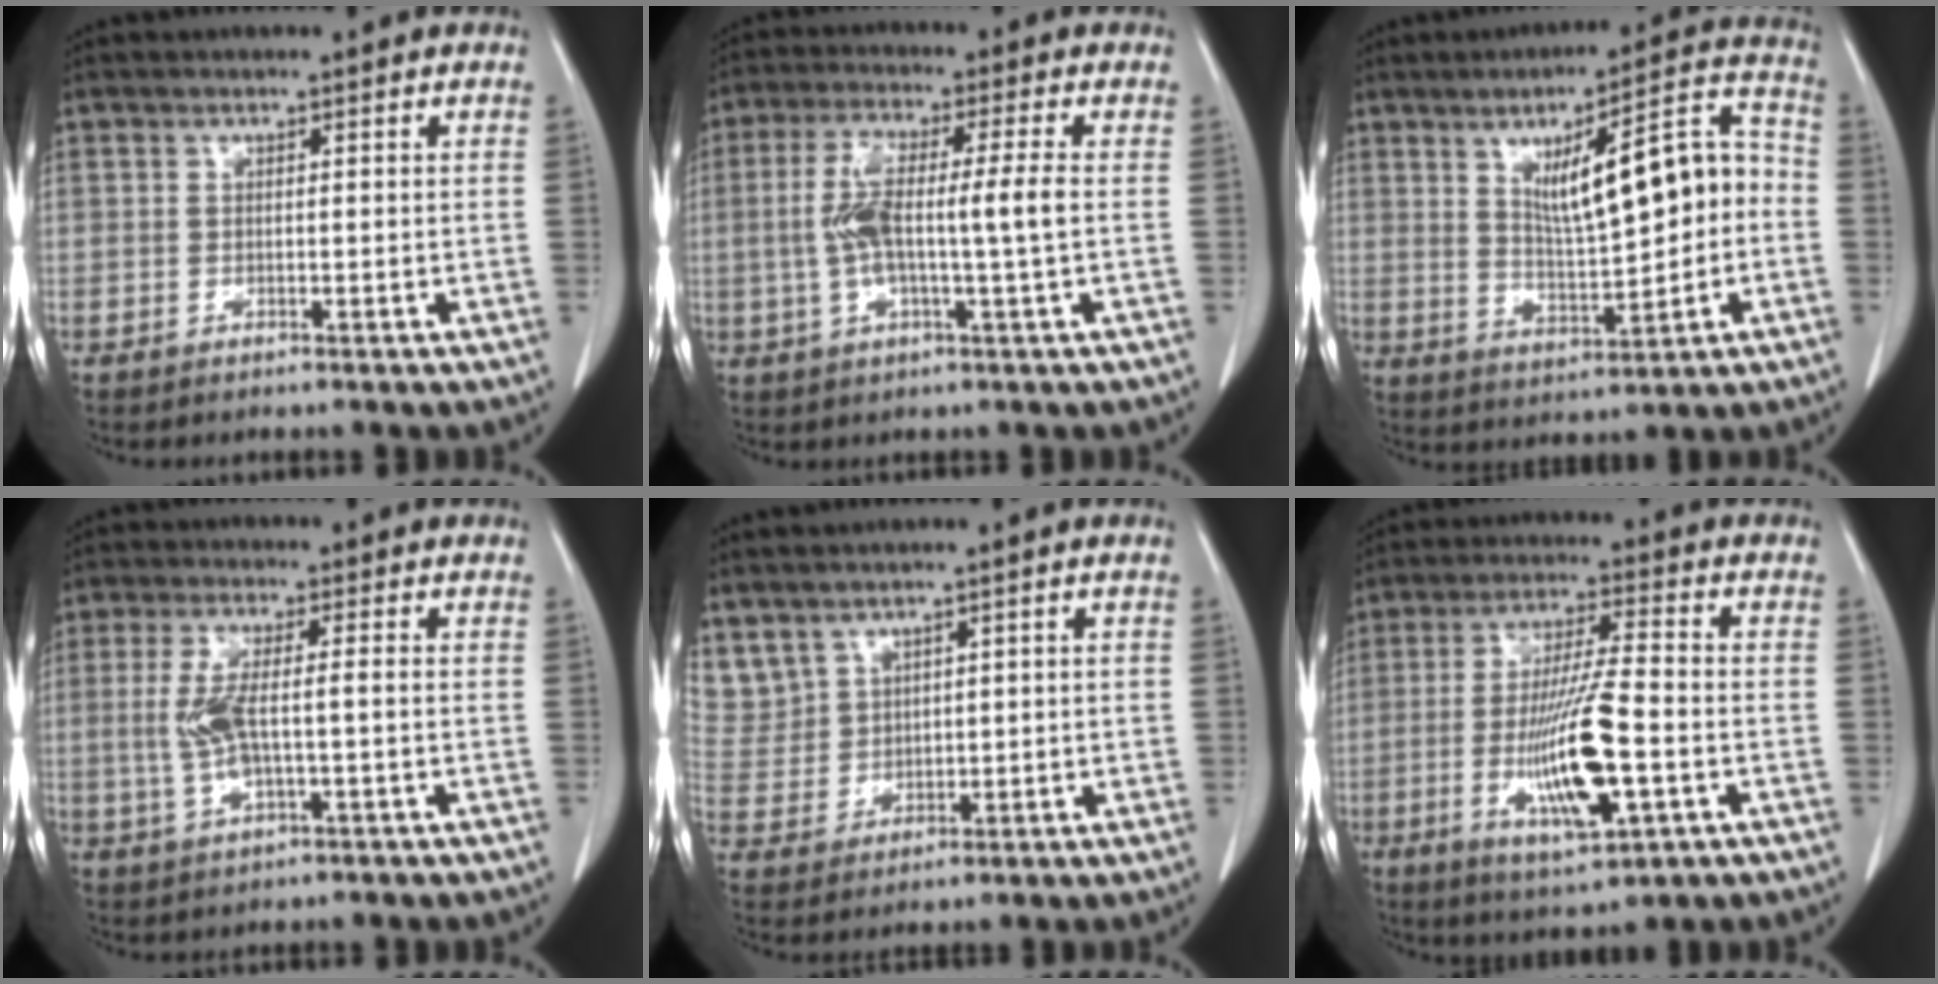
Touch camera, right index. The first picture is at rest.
{"total": 9.1, "force": [-0.2, 0.7, 9.1], "torque": [-0.182, 0.010, -0.007]}
{"total": 13.7, "force": [1.1, 3.5, 13.2], "torque": [-0.193, 0.032, 0.025]}
{"total": 6.2, "force": [-0.4, 1.3, 6.1], "torque": [-0.139, 0.001, -0.008]}
{"total": 10.0, "force": [6.0, 7.4, 2.9], "torque": [-0.101, 0.027, 0.150]}
{"total": 13.6, "force": [-3.3, 2.1, 13.0], "torque": [-0.249, -0.012, -0.054]}